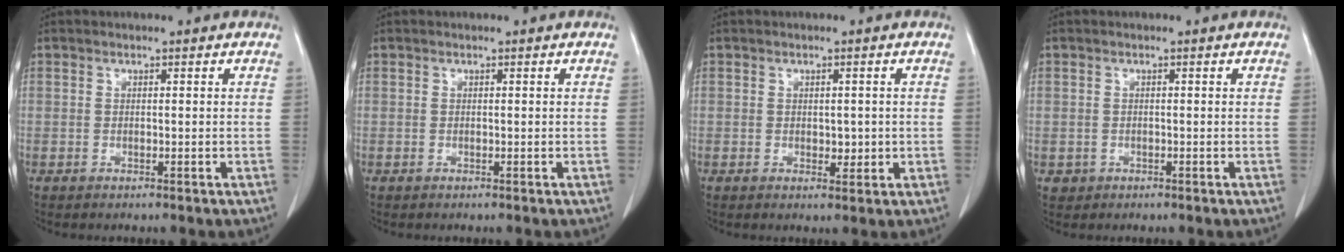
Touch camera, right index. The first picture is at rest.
{"total": 0.0}
{"total": 2.3, "force": [-0.1, 1.5, 1.7], "torque": [-0.020, -0.002, 0.004]}
{"total": 1.4, "force": [-0.2, 1.4, 0.0], "torque": [0.004, 0.005, -0.003]}